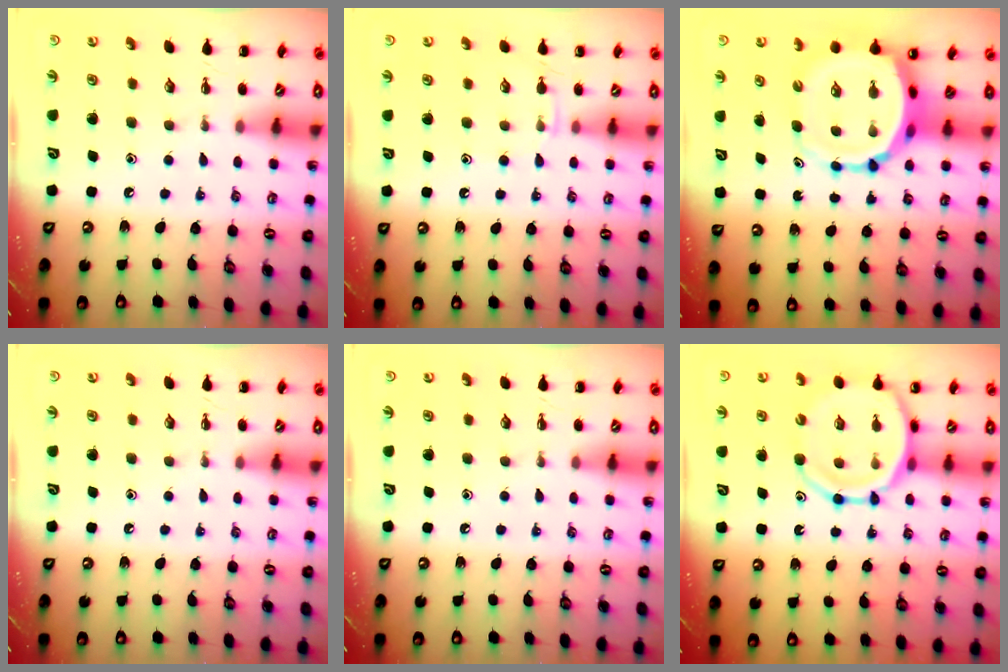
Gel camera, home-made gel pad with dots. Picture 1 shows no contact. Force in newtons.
{"total": 6.5, "press": 6.2, "slide": 1.8}
{"total": 9.2, "press": 8.7, "slide": 3.0}
{"total": 0.0}
{"total": 0.0}
{"total": 13.0, "press": 12.6, "slide": 3.4}